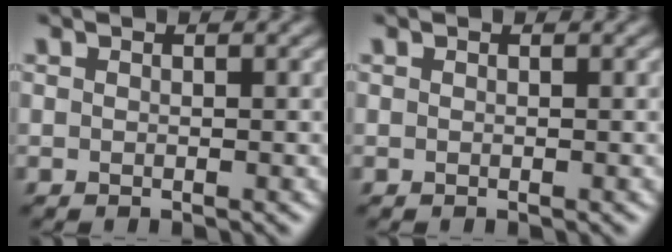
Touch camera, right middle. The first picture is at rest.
{"total": 0.0}